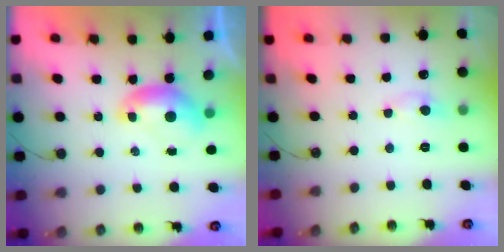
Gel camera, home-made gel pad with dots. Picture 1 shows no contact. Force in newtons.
{"total": 0.9, "press": 0.8, "slide": 0.4}